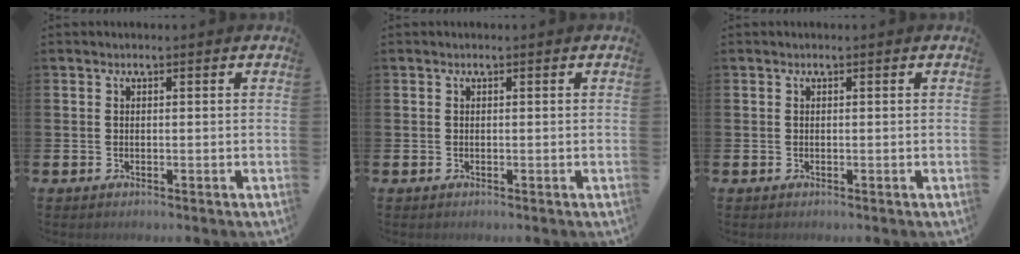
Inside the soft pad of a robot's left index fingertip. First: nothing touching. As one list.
[{"total": 0.0}, {"total": 0.0}]